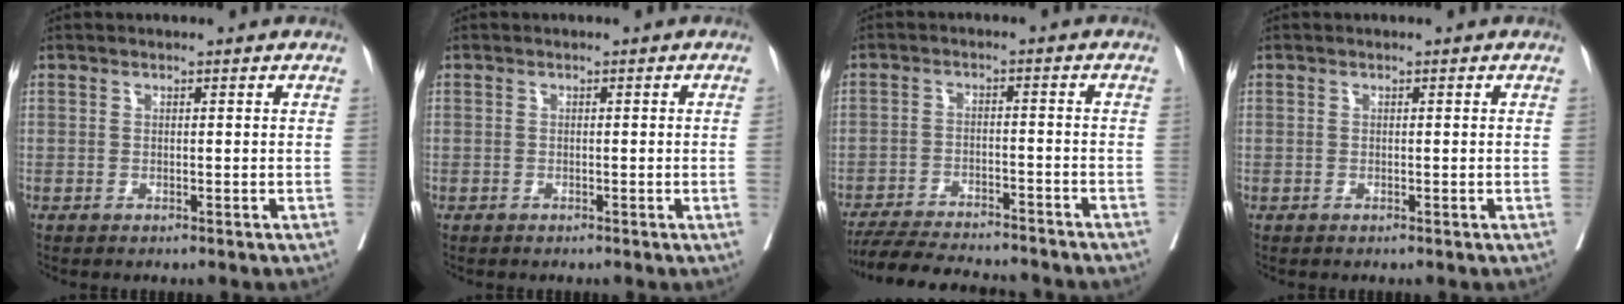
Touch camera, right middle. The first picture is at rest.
{"total": 0.7, "force": [-0.2, -0.3, 0.6], "torque": [-0.002, 0.002, -0.004]}
{"total": 15.9, "force": [-14.4, 2.3, 6.2], "torque": [-0.111, -0.017, -0.207]}
{"total": 0.0}